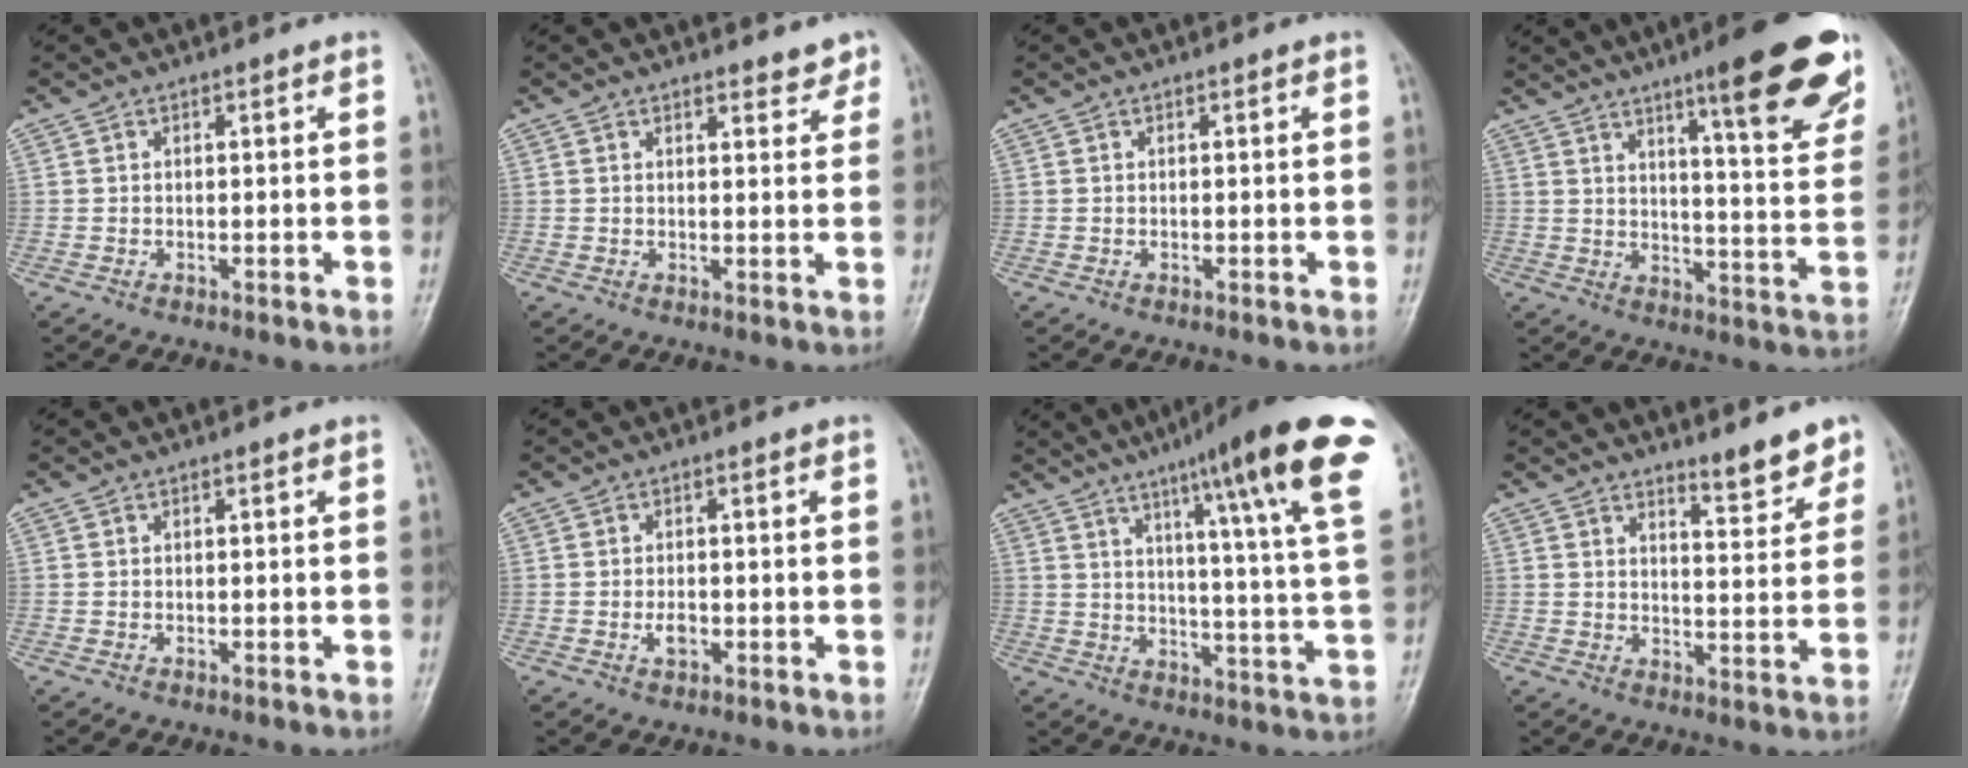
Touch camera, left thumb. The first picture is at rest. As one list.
[{"total": 3.2, "force": [2.8, 1.3, 1.0], "torque": [0.008, -0.016, 0.029]}, {"total": 0.0}, {"total": 20.1, "force": [12.1, 3.6, 15.6], "torque": [-0.173, -0.057, 0.162]}, {"total": 0.0}, {"total": 2.2, "force": [-0.7, 1.3, 1.7], "torque": [-0.027, 0.002, -0.010]}, {"total": 23.5, "force": [13.1, 2.3, 19.4], "torque": [-0.258, -0.041, 0.170]}, {"total": 6.2, "force": [5.1, 1.4, 3.2], "torque": [-0.030, -0.045, 0.076]}]